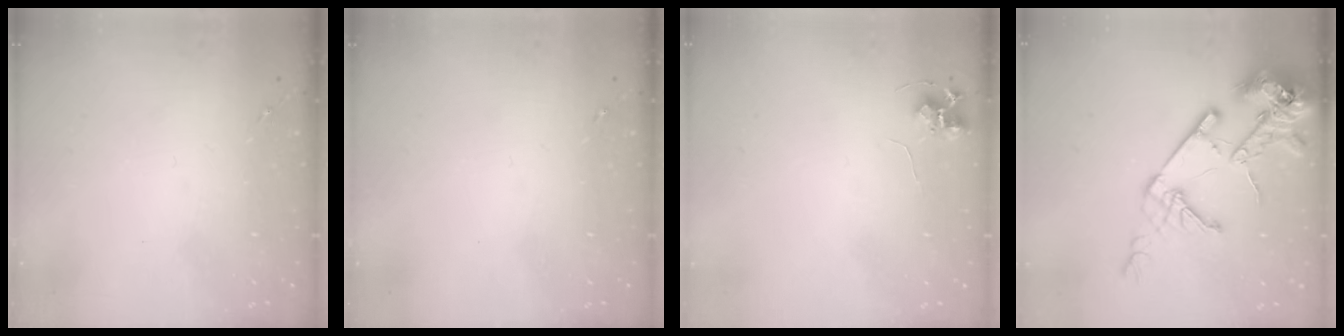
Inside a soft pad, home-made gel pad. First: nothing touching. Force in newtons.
{"total": 0.0}
{"total": 6.9, "press": 6.9, "slide": 0.7}
{"total": 18.4, "press": 18.2, "slide": 2.5}